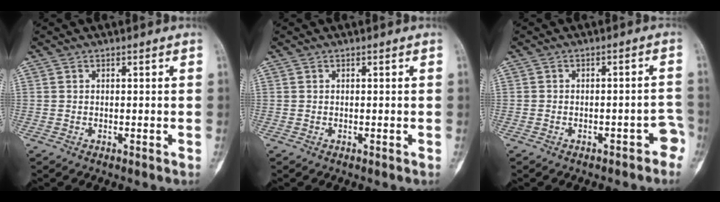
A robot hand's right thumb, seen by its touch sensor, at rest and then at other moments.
{"total": 0.0}
{"total": 4.0, "force": [-2.6, 2.1, 2.2], "torque": [-0.008, 0.044, -0.030]}